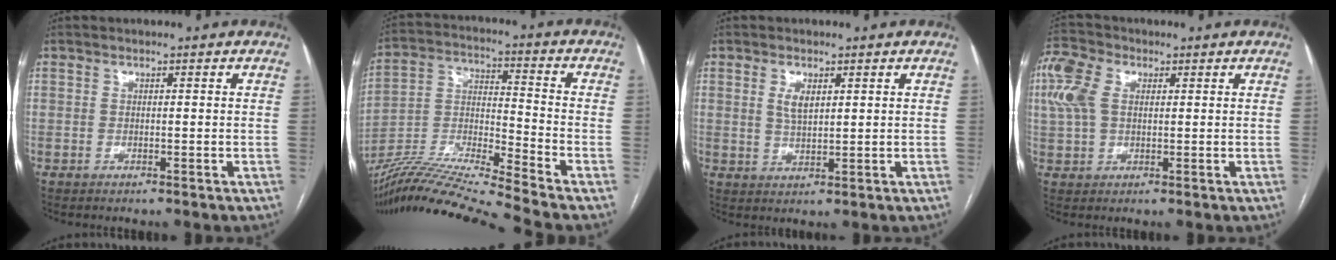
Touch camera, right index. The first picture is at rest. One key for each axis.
{"total": 17.4, "fx": -15.6, "fy": -2.8, "fz": 7.1, "tx": -0.137, "ty": -0.002, "tz": -0.283}
{"total": 3.0, "fx": 1.3, "fy": 1.2, "fz": 2.5, "tx": -0.053, "ty": -0.001, "tz": 0.028}
{"total": 8.2, "fx": 2.3, "fy": 5.3, "fz": 5.8, "tx": -0.165, "ty": 0.032, "tz": 0.049}